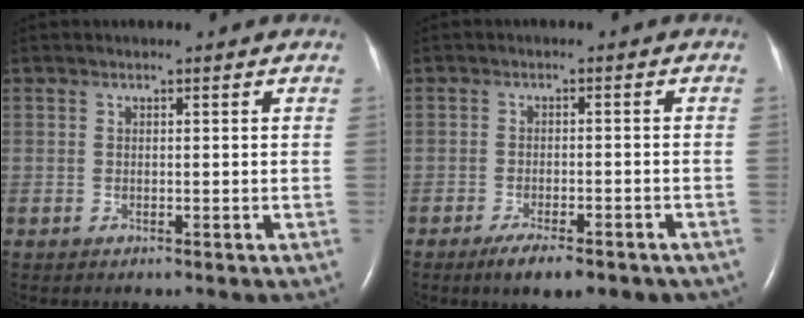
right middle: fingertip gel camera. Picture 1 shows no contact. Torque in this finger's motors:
{"motor_torque": [0.66, -0.59, 0.09, 0.09]}